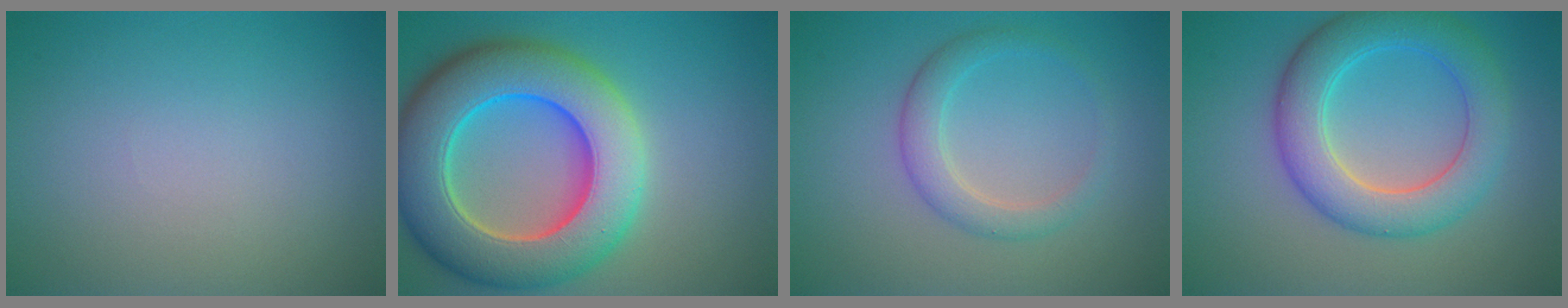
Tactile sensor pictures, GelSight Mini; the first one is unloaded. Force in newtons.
{"total": 12.2, "press": 12.1, "slide": 0.9}
{"total": 2.6, "press": 2.6, "slide": 0.1}
{"total": 6.4, "press": 6.4, "slide": 0.0}